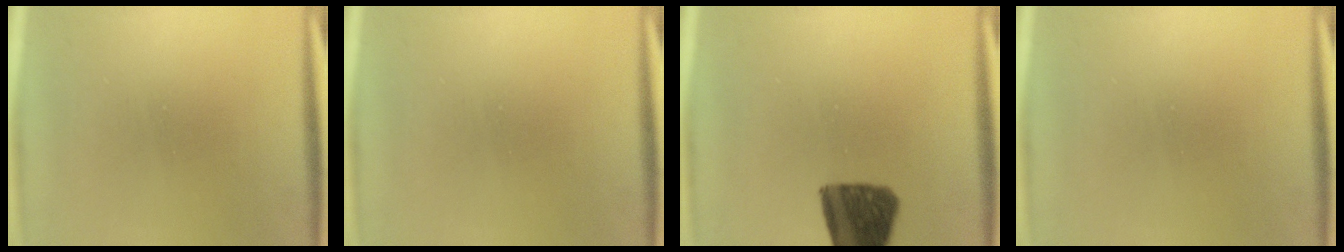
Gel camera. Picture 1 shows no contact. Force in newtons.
{"total": 0.0}
{"total": 11.8}
{"total": 0.0}